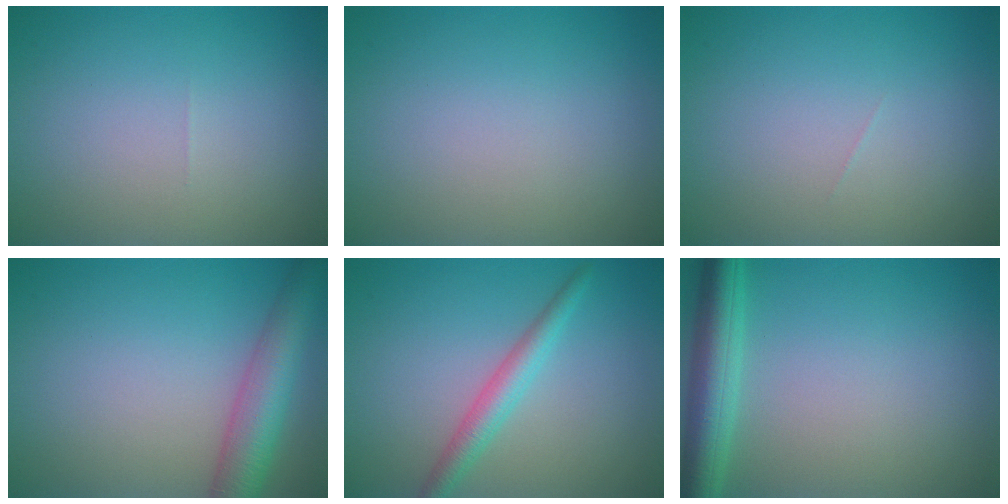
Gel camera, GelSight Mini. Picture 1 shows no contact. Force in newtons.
{"total": 0.0}
{"total": 0.0}
{"total": 5.6, "press": 5.6, "slide": 0.1}
{"total": 2.7, "press": 2.7, "slide": 0.1}
{"total": 4.8, "press": 4.8, "slide": 0.2}